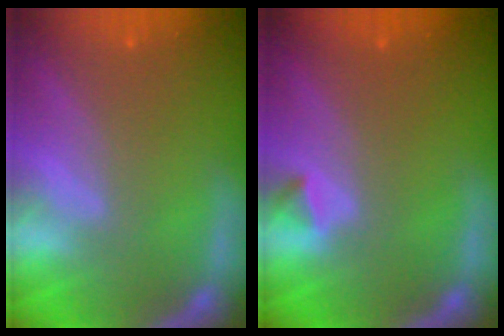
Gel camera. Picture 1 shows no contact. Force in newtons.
{"total": 0.9}